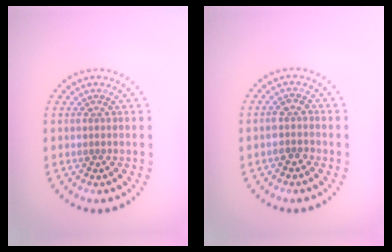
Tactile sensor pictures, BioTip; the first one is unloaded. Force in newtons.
{"total": 2.0, "press": 1.8, "slide": 0.9}